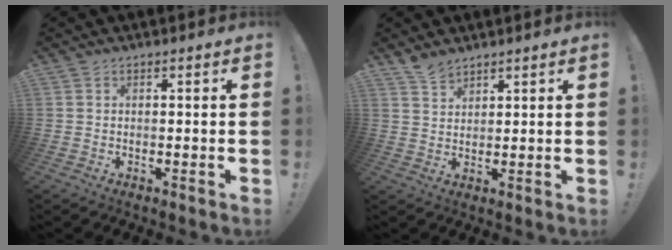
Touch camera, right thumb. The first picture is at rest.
{"total": 4.3, "force": [3.8, 1.7, 1.2], "torque": [-0.019, -0.022, 0.070]}